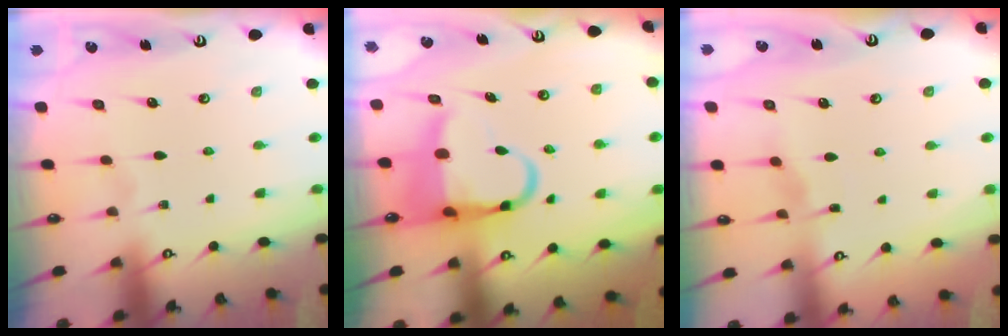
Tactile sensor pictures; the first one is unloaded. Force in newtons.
{"total": 8.8, "press": 8.3, "slide": 2.9}
{"total": 3.7, "press": 3.6, "slide": 0.4}